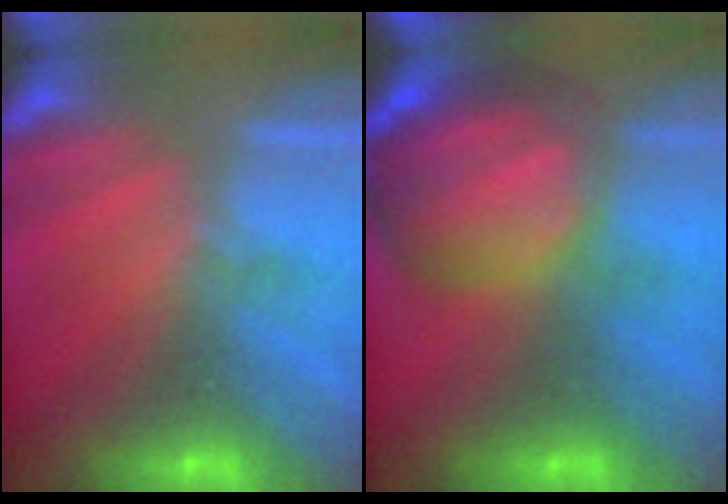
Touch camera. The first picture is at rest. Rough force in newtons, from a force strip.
{"total": 5.6}